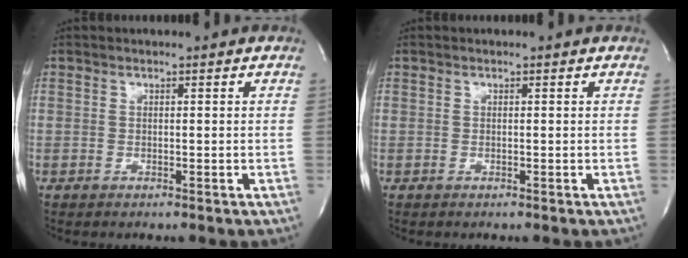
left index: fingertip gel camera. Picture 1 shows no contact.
{"total": 0.0}